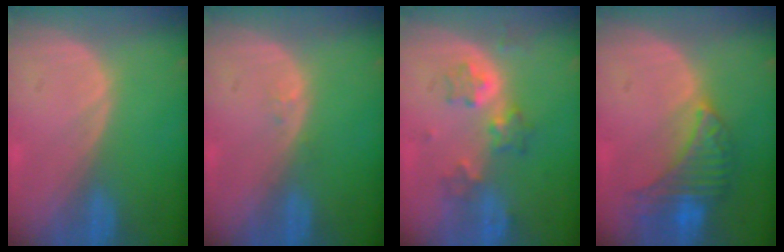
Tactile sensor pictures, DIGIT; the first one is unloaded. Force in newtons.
{"total": 0.6, "press": 0.6, "slide": 0.1}
{"total": 5.3, "press": 5.2, "slide": 0.9}
{"total": 7.3, "press": 7.0, "slide": 1.9}